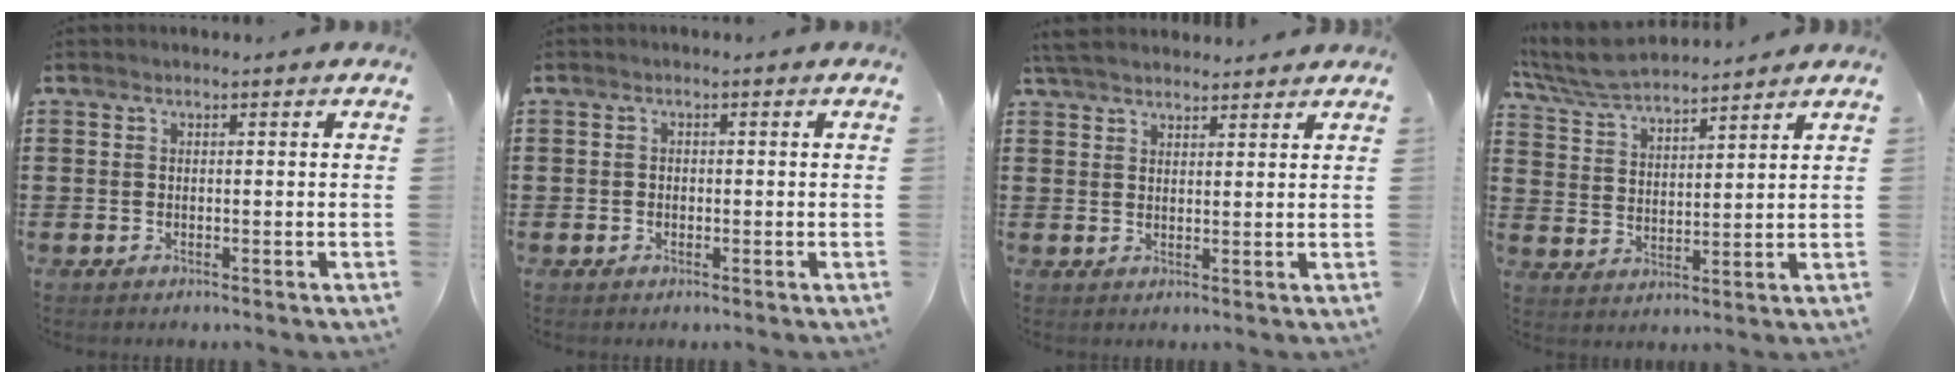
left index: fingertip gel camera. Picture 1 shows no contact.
{"total": 0.8, "force": [-0.3, 0.7, 0.2], "torque": [-0.007, 0.002, -0.007]}
{"total": 3.9, "force": [3.7, 0.8, 1.2], "torque": [-0.034, -0.001, 0.070]}
{"total": 6.7, "force": [6.3, 0.8, 2.2], "torque": [-0.067, -0.022, 0.114]}